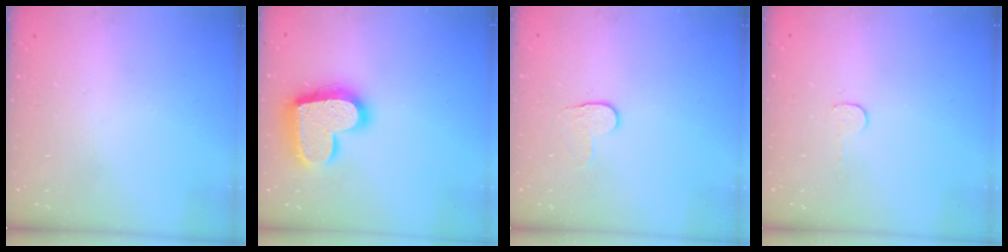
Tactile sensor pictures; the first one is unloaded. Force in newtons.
{"total": 20.3, "press": 20.3, "slide": 1.4}
{"total": 4.0, "press": 4.0, "slide": 0.5}
{"total": 3.0, "press": 3.0, "slide": 0.3}